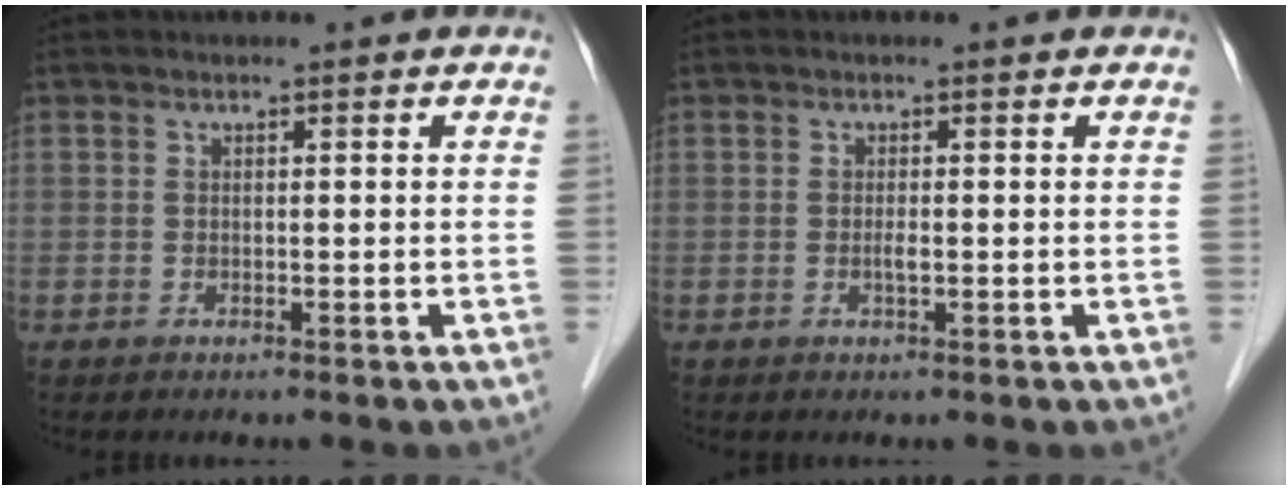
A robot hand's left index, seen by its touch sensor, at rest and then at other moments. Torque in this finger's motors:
{"motor_torque": [0.35, 0.24, 0.02, 0.00]}